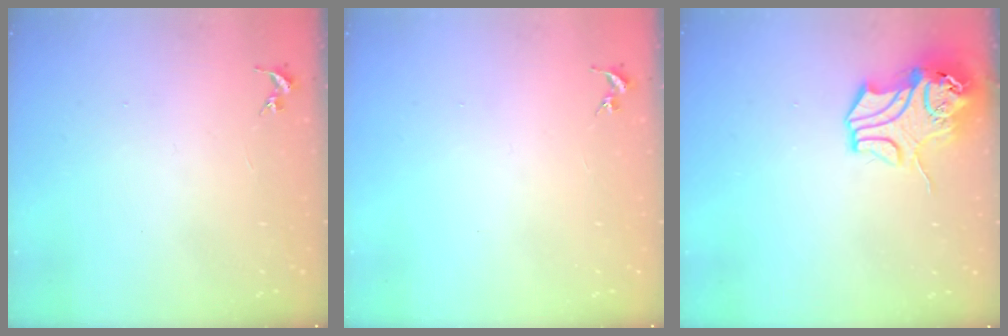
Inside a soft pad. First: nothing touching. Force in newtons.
{"total": 0.0}
{"total": 12.7, "press": 12.6, "slide": 1.9}